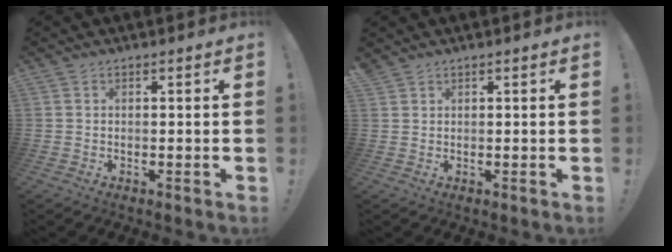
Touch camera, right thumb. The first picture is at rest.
{"total": 1.2, "force": [1.1, 0.5, 0.3], "torque": [-0.003, -0.004, 0.020]}